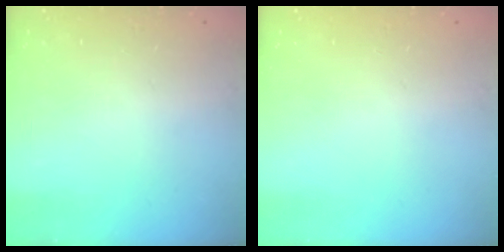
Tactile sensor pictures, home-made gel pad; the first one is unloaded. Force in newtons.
{"total": 0.0}